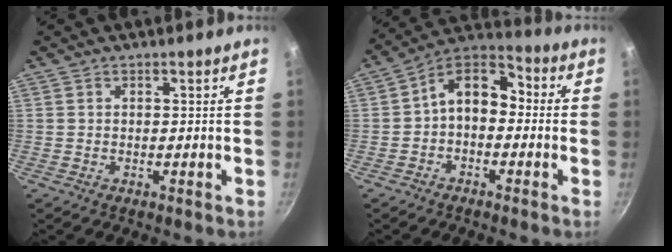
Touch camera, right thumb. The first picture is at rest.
{"total": 10.5, "force": [-0.4, 7.0, 7.8], "torque": [-0.092, 0.042, -0.028]}